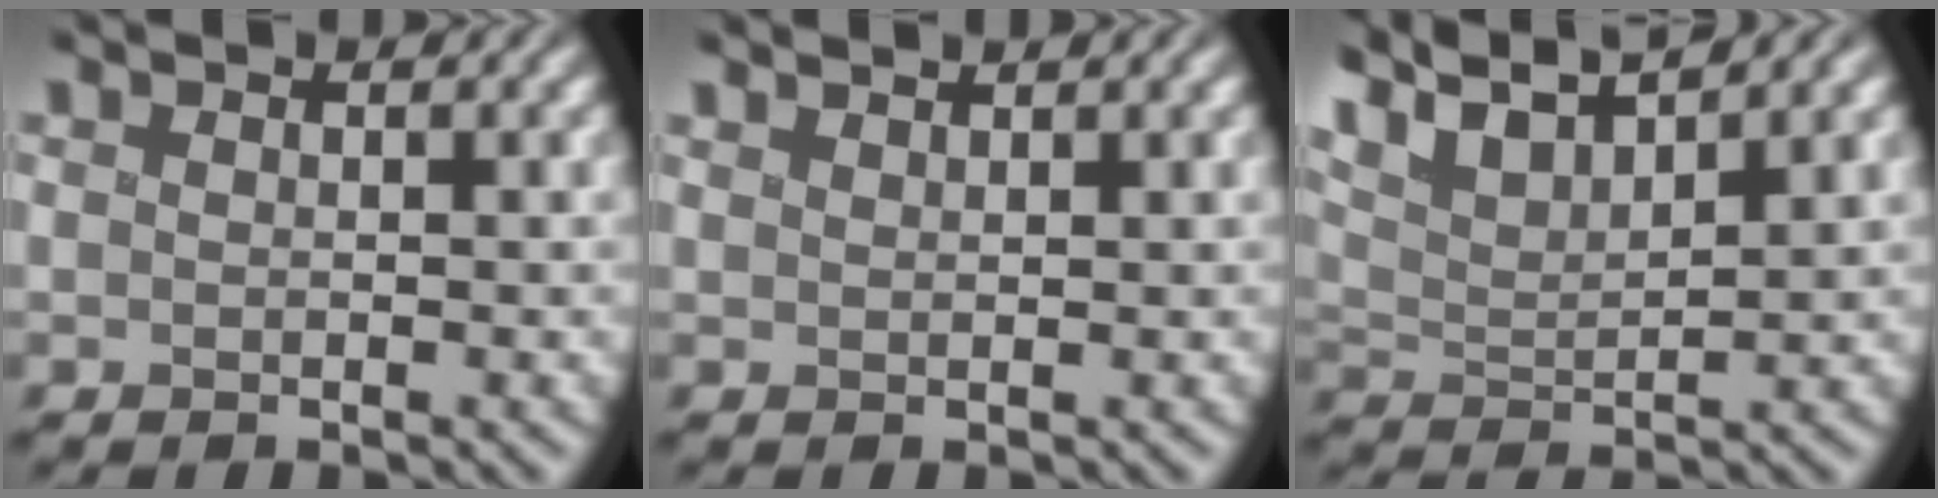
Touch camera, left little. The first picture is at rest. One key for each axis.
{"total": 1.1, "fx": 1.1, "fy": 0.2, "fz": 0.3, "tx": 0.000, "ty": 0.006, "tz": 0.011}
{"total": 7.3, "fx": 5.7, "fy": 1.9, "fz": 4.0, "tx": -0.103, "ty": 0.016, "tz": 0.097}